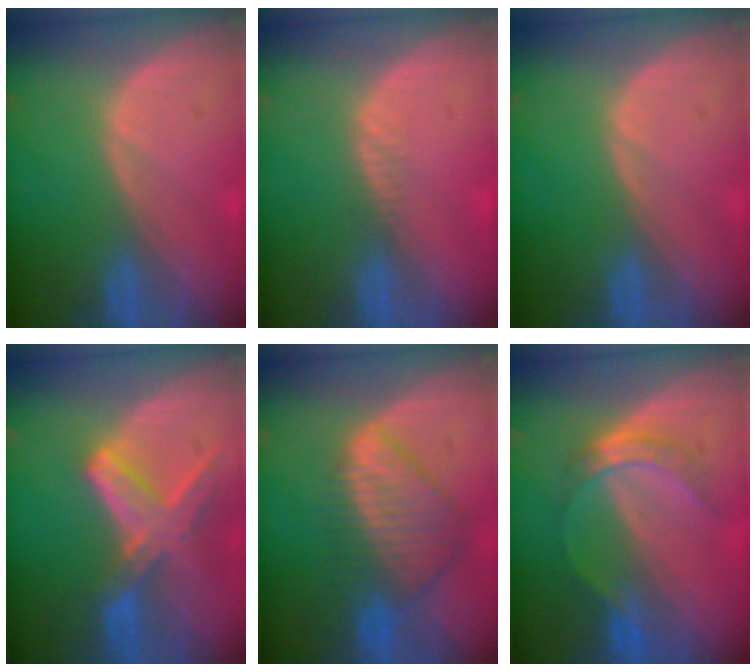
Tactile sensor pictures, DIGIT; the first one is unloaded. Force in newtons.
{"total": 1.2, "press": 0.9, "slide": 0.8}
{"total": 0.0}
{"total": 8.3, "press": 7.3, "slide": 4.0}
{"total": 8.7, "press": 7.5, "slide": 4.3}
{"total": 5.0, "press": 4.8, "slide": 1.5}